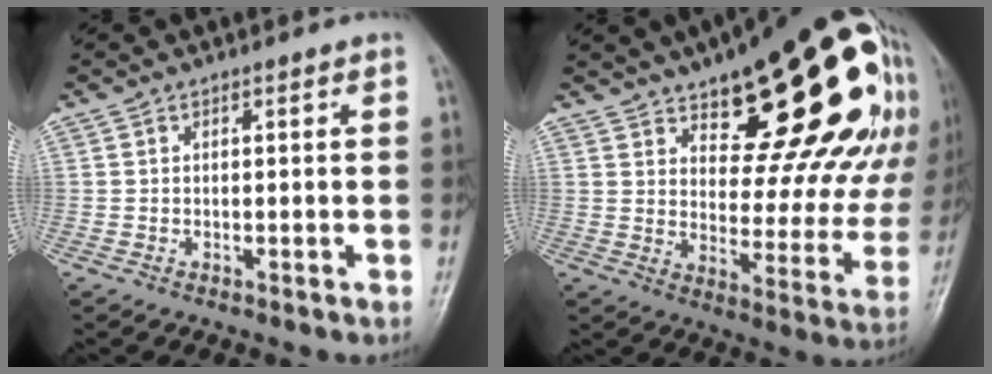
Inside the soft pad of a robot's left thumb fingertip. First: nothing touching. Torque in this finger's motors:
{"motor_torque": [2.48, 2.53, 1.38, -1.39, 0.33]}